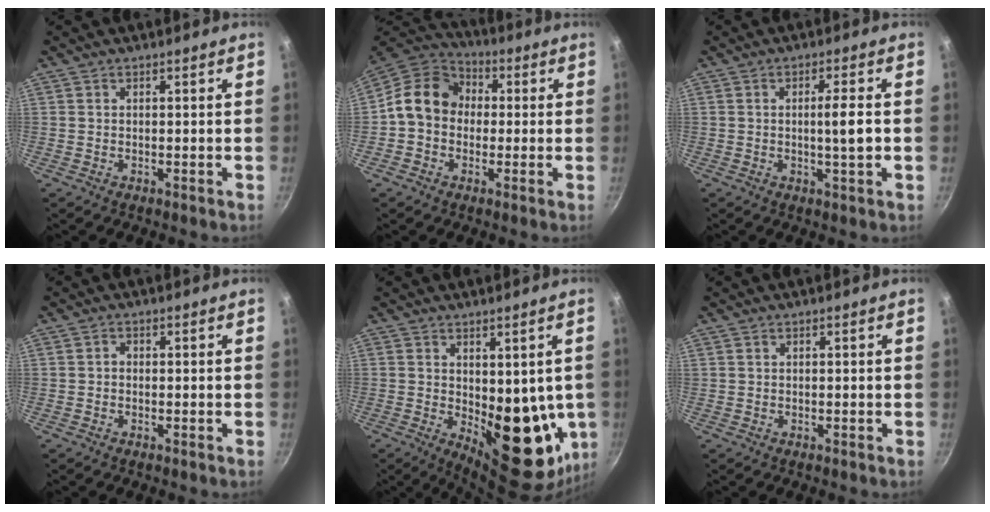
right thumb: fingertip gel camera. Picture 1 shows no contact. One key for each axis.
{"total": 12.6, "fx": 0.4, "fy": 10.5, "fz": 6.9, "tx": -0.084, "ty": 0.034, "tz": -0.016}
{"total": 4.7, "fx": -0.3, "fy": 0.2, "fz": 4.7, "tx": -0.076, "ty": 0.002, "tz": -0.005}
{"total": 0.9, "fx": -0.2, "fy": 0.7, "fz": 0.4, "tx": -0.006, "ty": 0.005, "tz": -0.005}
{"total": 16.3, "fx": -0.8, "fy": 8.3, "fz": 14.0, "tx": -0.136, "ty": -0.038, "tz": 0.007}
{"total": 0.0}